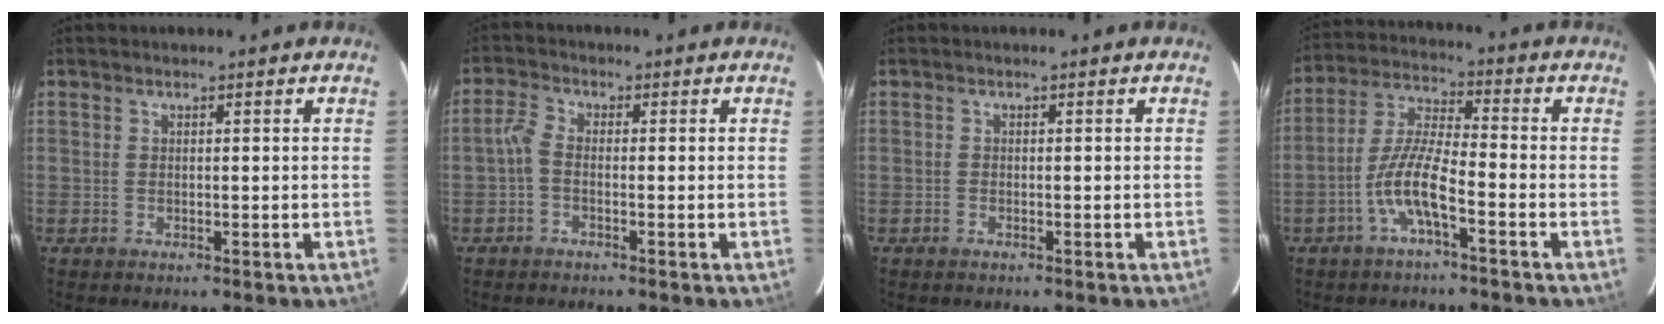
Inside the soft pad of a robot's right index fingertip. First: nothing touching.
{"total": 2.3, "force": [-1.1, 1.1, 1.8], "torque": [-0.047, 0.009, -0.026]}
{"total": 0.5, "force": [-0.5, 0.2, 0.1], "torque": [-0.002, 0.000, -0.011]}
{"total": 8.2, "force": [-4.0, 1.2, 7.0], "torque": [-0.155, 0.008, -0.080]}